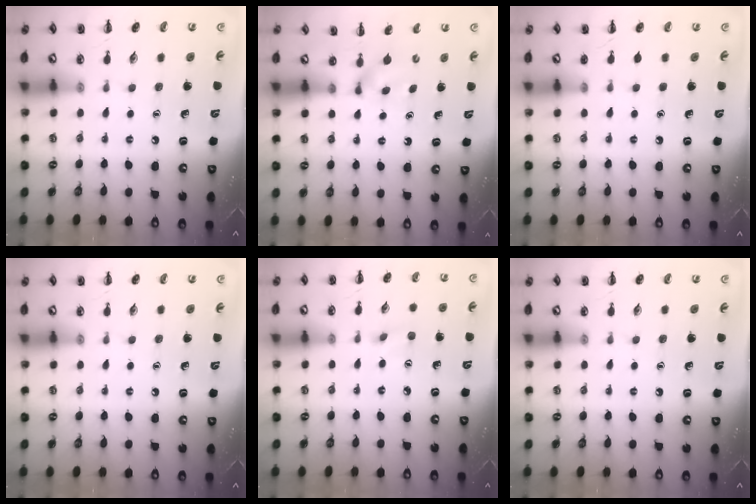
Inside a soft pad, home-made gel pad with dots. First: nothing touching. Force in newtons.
{"total": 2.9, "press": 2.8, "slide": 0.9}
{"total": 0.0}
{"total": 0.0}
{"total": 2.3, "press": 2.2, "slide": 0.8}
{"total": 0.0}